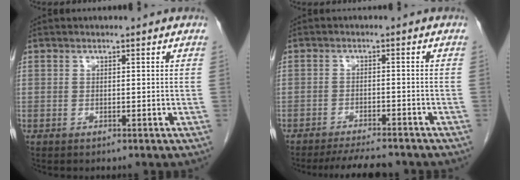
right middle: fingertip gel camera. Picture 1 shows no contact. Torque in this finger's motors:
{"motor_torque": [0.11, -0.09, 0.05, 0.01]}